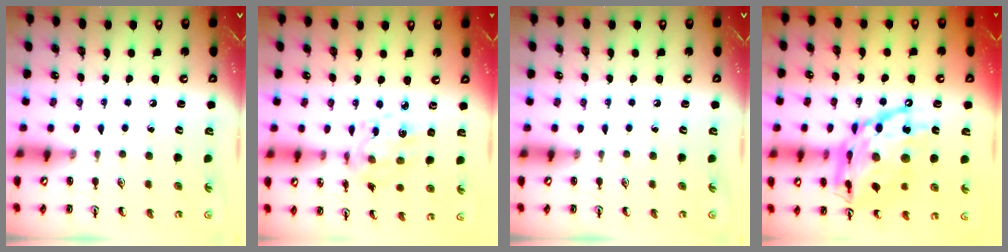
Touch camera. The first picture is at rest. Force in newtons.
{"total": 7.5, "press": 7.4, "slide": 1.6}
{"total": 0.0}
{"total": 22.7, "press": 22.6, "slide": 1.9}